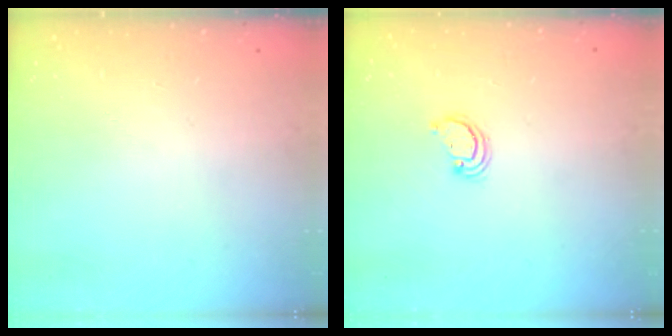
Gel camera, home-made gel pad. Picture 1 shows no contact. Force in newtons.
{"total": 2.6, "press": 2.6, "slide": 0.2}